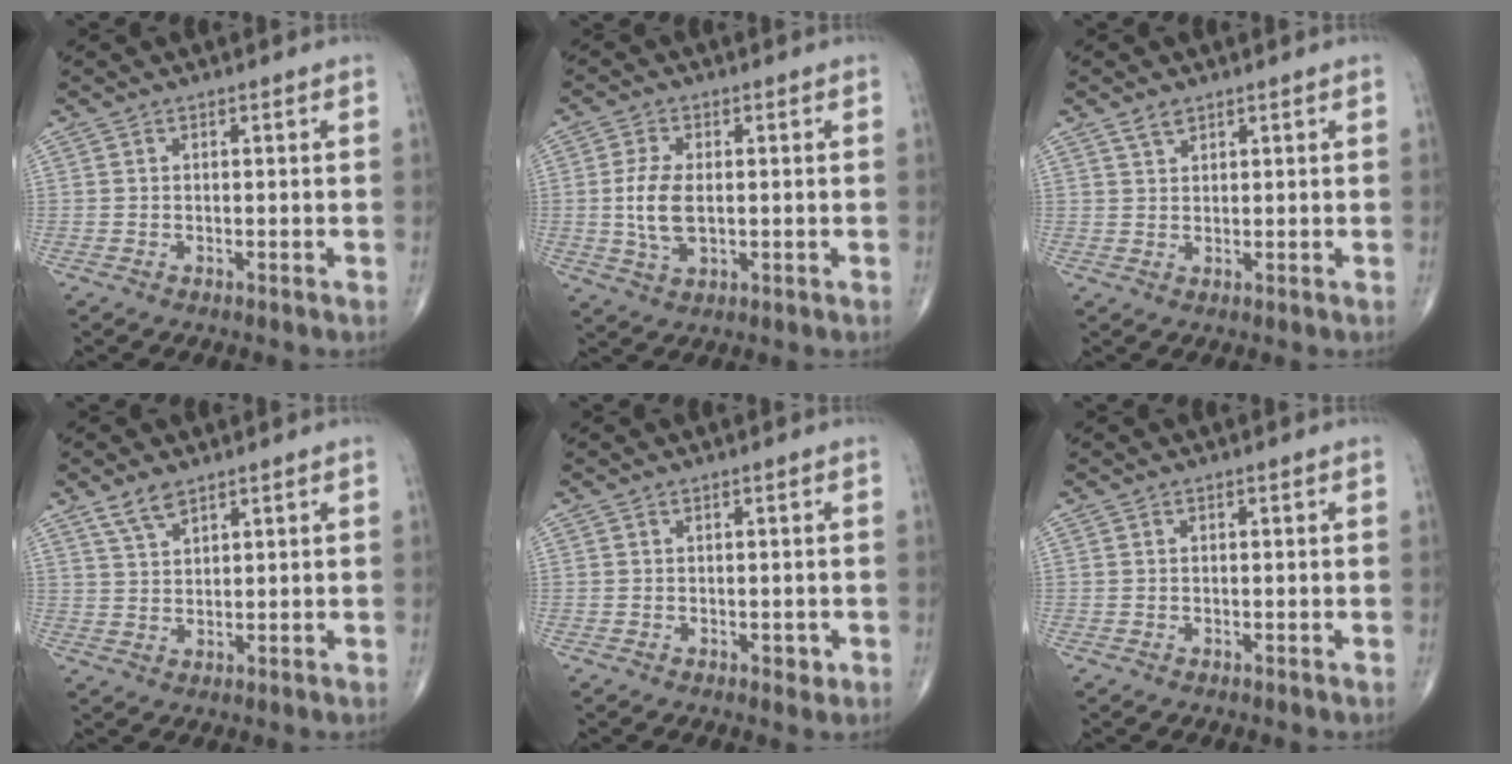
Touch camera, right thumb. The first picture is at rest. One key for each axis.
{"total": 7.1, "fx": 0.0, "fy": 3.7, "fz": 6.0, "tx": -0.128, "ty": -0.005, "tz": 0.002}
{"total": 2.2, "fx": 1.6, "fy": 1.1, "fz": 1.0, "tx": -0.014, "ty": -0.005, "tz": 0.031}
{"total": 4.1, "fx": 3.0, "fy": 1.6, "fz": 2.3, "tx": -0.041, "ty": -0.011, "tz": 0.063}
{"total": 1.4, "fx": -0.2, "fy": 0.8, "fz": 1.0, "tx": -0.006, "ty": -0.001, "tz": -0.002}
{"total": 0.0}